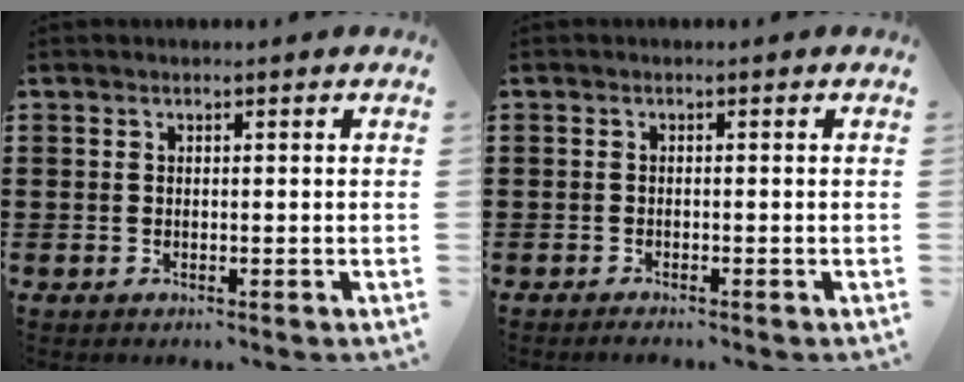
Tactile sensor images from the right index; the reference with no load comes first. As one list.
[{"total": 0.7, "force": [-0.6, -0.1, 0.2], "torque": [-0.006, -0.006, -0.011]}]